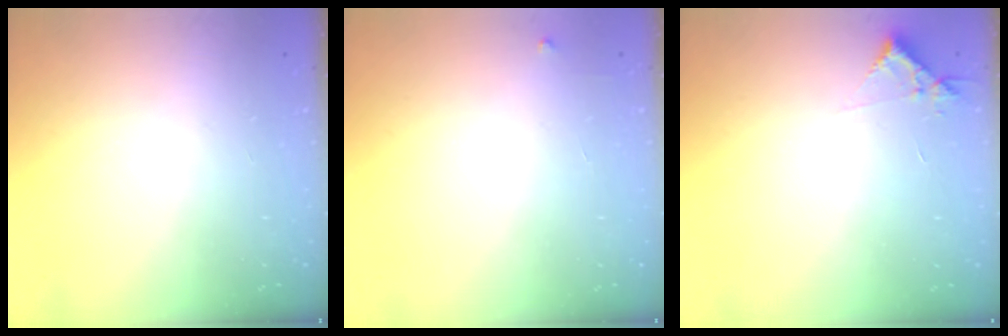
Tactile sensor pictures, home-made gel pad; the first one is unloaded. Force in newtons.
{"total": 2.3, "press": 2.3, "slide": 0.3}
{"total": 3.9, "press": 3.9, "slide": 0.5}